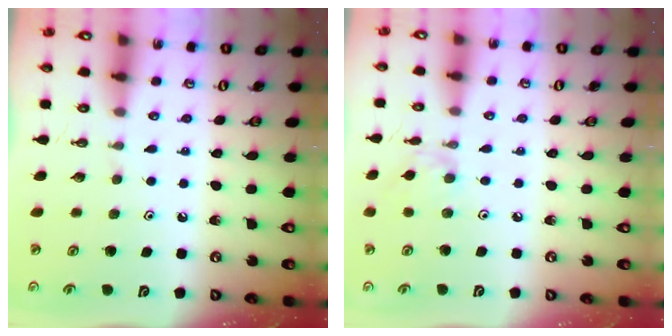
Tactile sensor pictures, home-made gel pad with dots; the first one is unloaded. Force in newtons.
{"total": 2.4, "press": 2.4, "slide": 0.5}